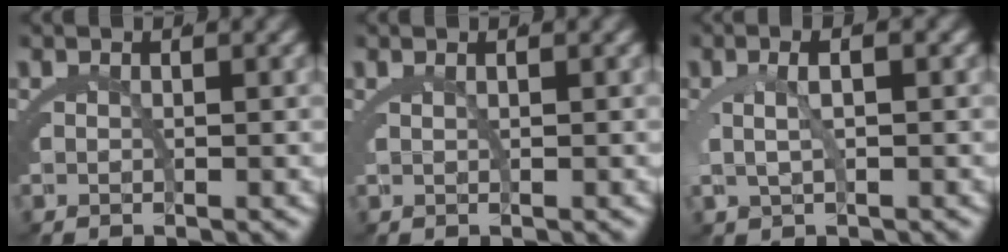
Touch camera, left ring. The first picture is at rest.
{"total": 1.1, "force": [0.7, -0.6, 0.6], "torque": [-0.006, 0.003, 0.015]}
{"total": 2.8, "force": [0.4, 0.9, 2.6], "torque": [-0.047, 0.004, 0.011]}